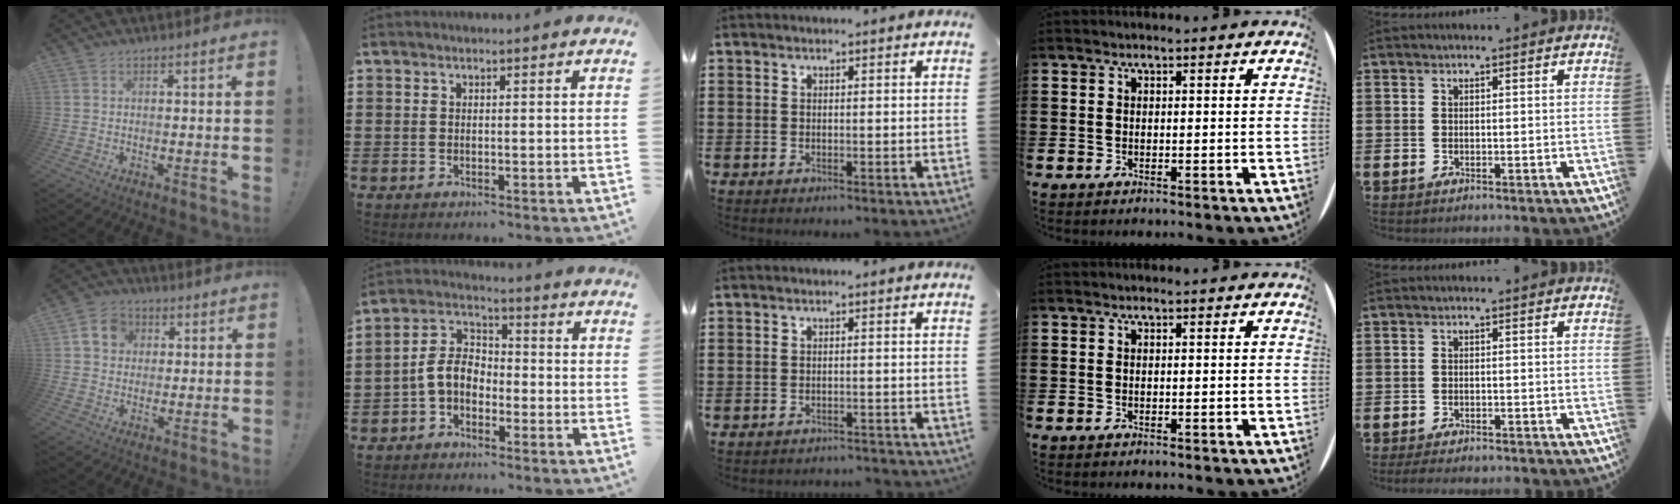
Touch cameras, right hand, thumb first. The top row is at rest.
{"thumb": {"total": 8.5, "force": [2.5, 7.3, 3.6], "torque": [-0.057, 0.005, 0.053]}, "index": {"total": 6.2, "force": [-2.1, 4.3, 4.0], "torque": [-0.106, 0.008, -0.051]}, "middle": {"total": 1.6, "force": [-1.6, 0.1, 0.0], "torque": [-0.006, 0.001, -0.034]}, "little": {"total": 1.0, "force": [-0.9, 0.1, 0.4], "torque": [-0.009, 0.002, -0.018]}}